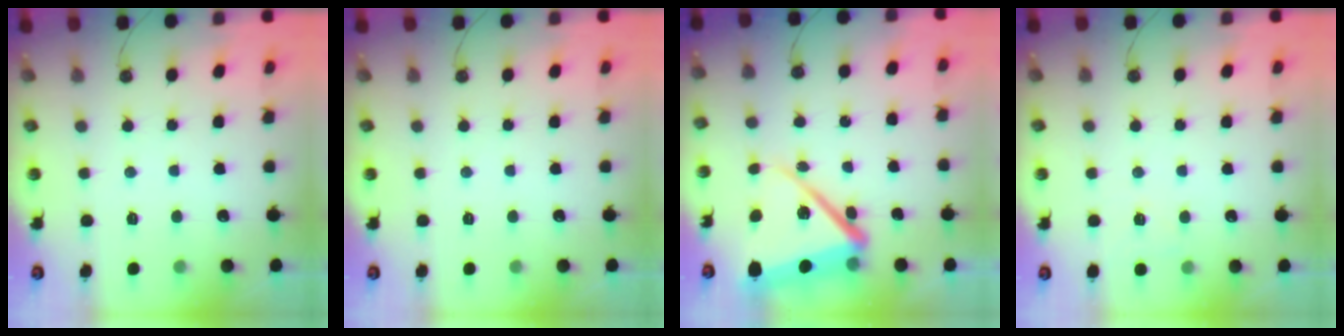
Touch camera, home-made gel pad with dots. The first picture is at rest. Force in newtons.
{"total": 0.0}
{"total": 16.2, "press": 16.1, "slide": 1.9}
{"total": 4.1, "press": 3.3, "slide": 2.5}